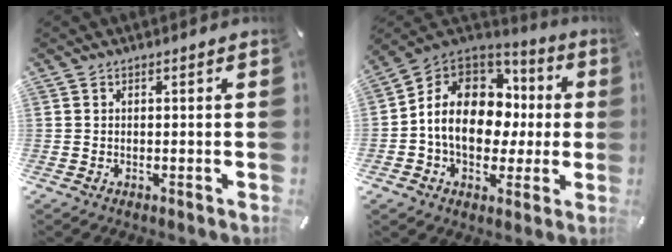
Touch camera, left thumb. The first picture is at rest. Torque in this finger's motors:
{"motor_torque": [2.27, 2.74, 1.22, -0.15, 0.27]}